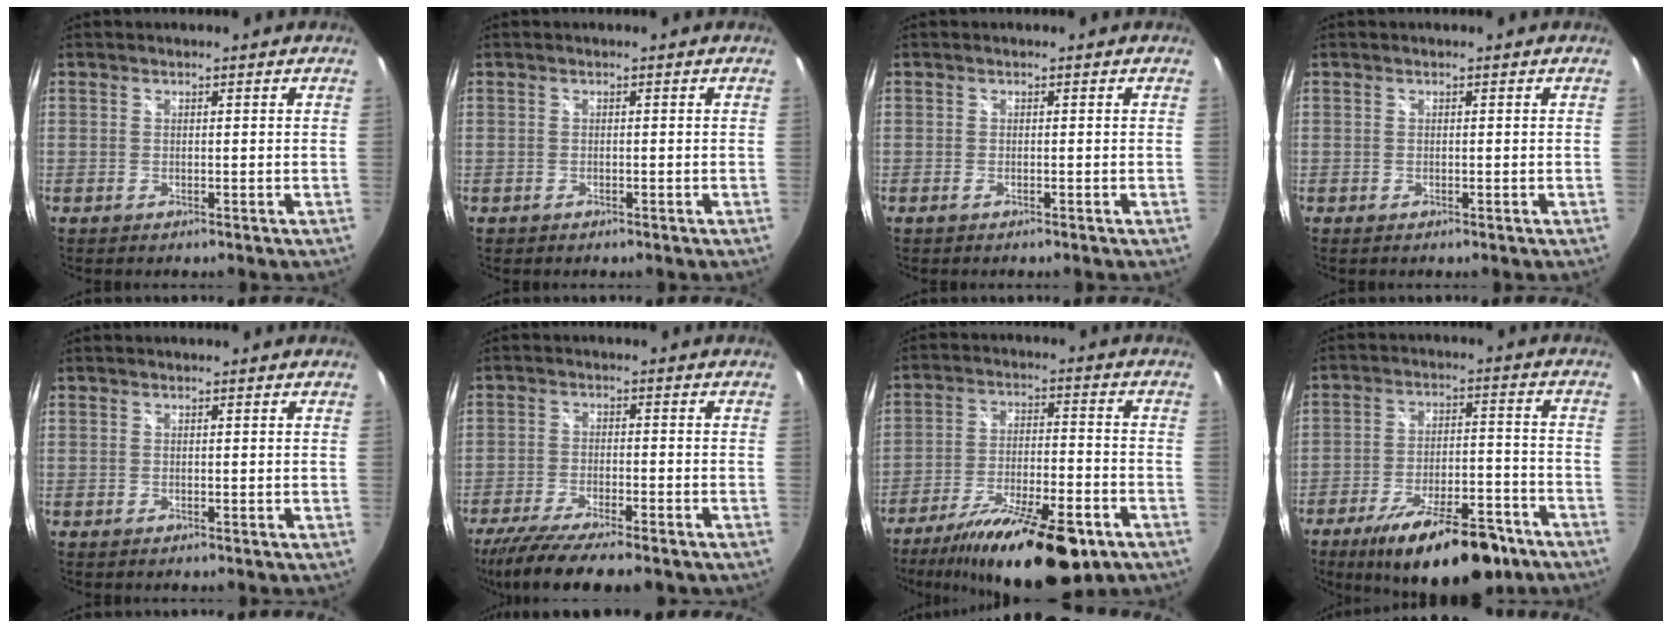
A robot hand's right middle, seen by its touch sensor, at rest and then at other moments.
{"total": 0.7, "force": [-0.5, 0.5, 0.1], "torque": [-0.005, -0.002, -0.007]}
{"total": 0.6, "force": [-0.4, 0.1, 0.4], "torque": [-0.008, -0.001, -0.009]}
{"total": 0.0}
{"total": 0.0}
{"total": 14.2, "force": [-11.4, 2.9, 8.0], "torque": [-0.165, -0.046, -0.184]}
{"total": 20.8, "force": [-14.3, 5.9, 13.8], "torque": [-0.246, -0.033, -0.223]}
{"total": 19.8, "force": [-14.1, 6.6, 12.3], "torque": [-0.199, -0.017, -0.201]}